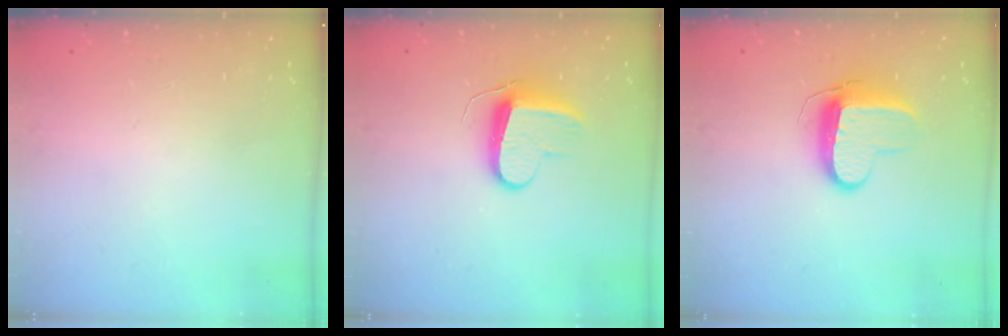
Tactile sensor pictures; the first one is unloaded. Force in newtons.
{"total": 9.1, "press": 9.1, "slide": 0.3}
{"total": 10.3, "press": 10.3, "slide": 1.0}